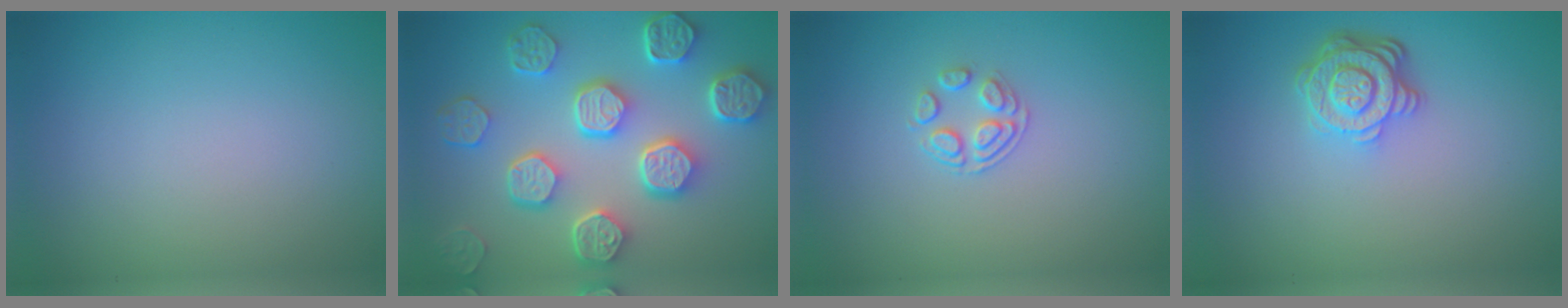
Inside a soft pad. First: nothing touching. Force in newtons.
{"total": 8.4, "press": 6.5, "slide": 5.3}
{"total": 1.8, "press": 1.2, "slide": 1.4}
{"total": 4.2, "press": 3.3, "slide": 2.7}